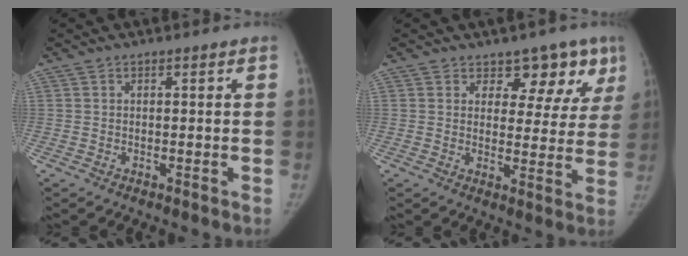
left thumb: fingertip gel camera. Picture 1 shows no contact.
{"total": 8.7, "force": [6.0, 5.4, 3.2], "torque": [0.006, -0.033, 0.066]}